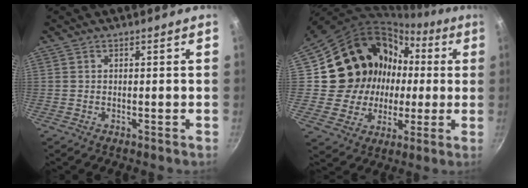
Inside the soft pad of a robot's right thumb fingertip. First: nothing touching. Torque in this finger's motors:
{"motor_torque": [1.18, 3.83, 0.23, 0.12, 0.25]}